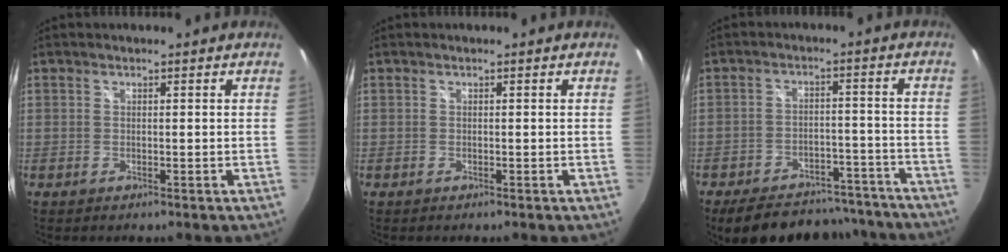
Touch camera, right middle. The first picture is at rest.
{"total": 0.0}
{"total": 20.8, "force": [-17.8, 8.0, 7.3], "torque": [-0.148, 0.026, -0.217]}